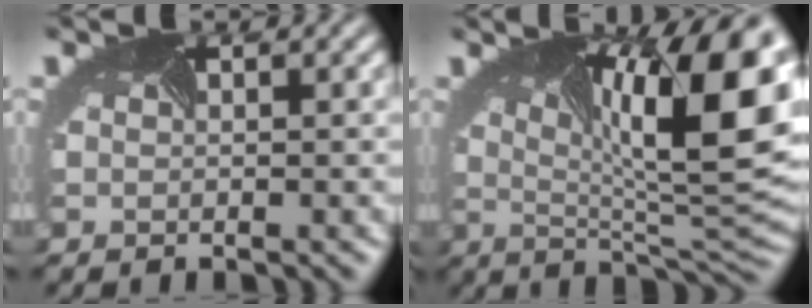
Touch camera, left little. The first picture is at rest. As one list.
[{"total": 15.7, "force": [3.1, 5.2, 14.5], "torque": [-0.180, 0.006, 0.050]}]